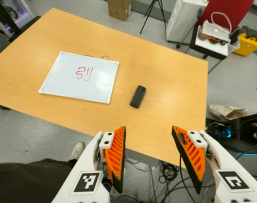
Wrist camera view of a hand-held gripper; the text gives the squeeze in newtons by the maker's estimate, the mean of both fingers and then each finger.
{"total": 0.0}